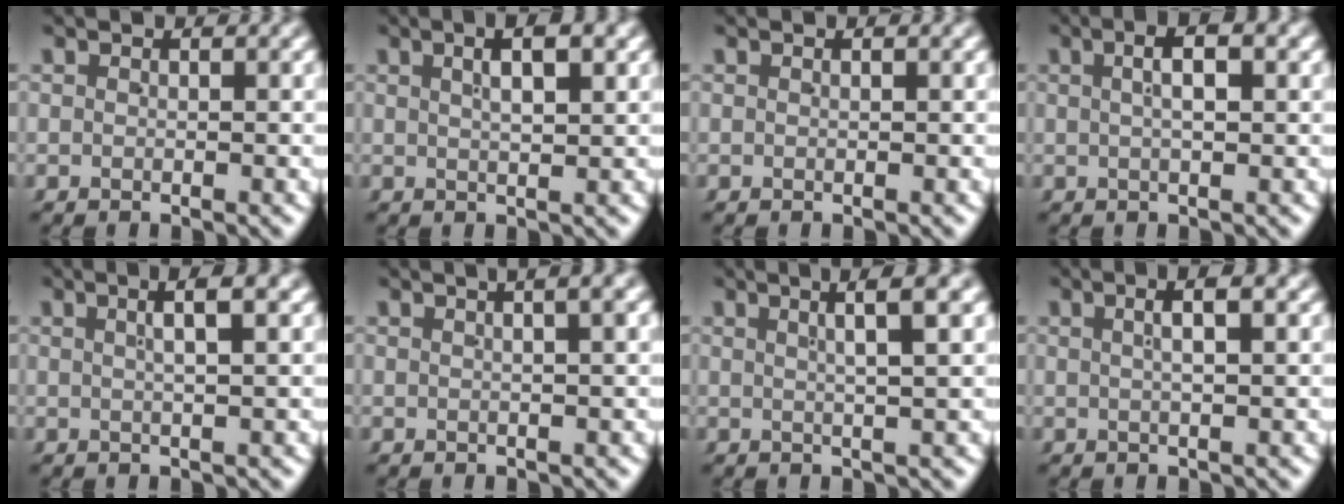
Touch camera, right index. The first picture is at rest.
{"total": 3.0, "force": [1.5, 0.2, 2.5], "torque": [-0.026, 0.013, 0.025]}
{"total": 0.0}
{"total": 3.1, "force": [1.0, 0.8, 2.9], "torque": [-0.035, 0.013, 0.012]}
{"total": 2.6, "force": [1.2, -0.2, 2.3], "torque": [-0.025, 0.013, 0.020]}
{"total": 3.2, "force": [1.5, 0.4, 2.9], "torque": [-0.028, 0.021, 0.018]}
{"total": 3.8, "force": [2.1, -0.5, 3.2], "torque": [-0.037, 0.018, 0.032]}
{"total": 2.6, "force": [1.0, 0.1, 2.4], "torque": [-0.030, 0.013, 0.016]}